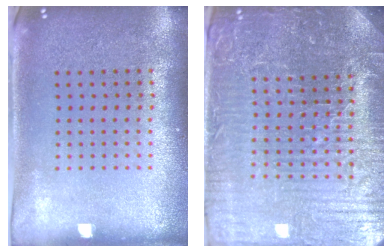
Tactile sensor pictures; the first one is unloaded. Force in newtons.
{"total": 5.9, "press": 5.4, "slide": 2.4}